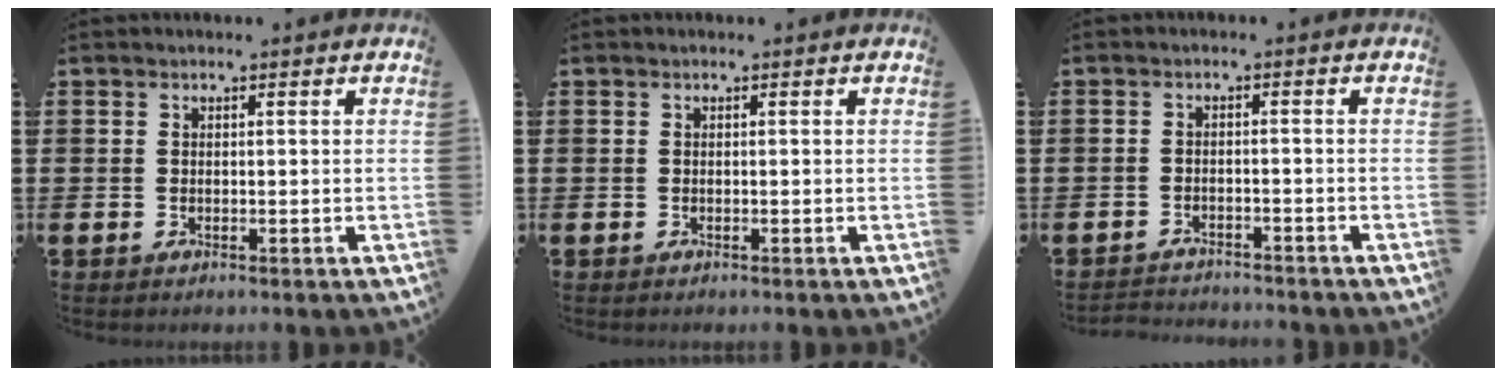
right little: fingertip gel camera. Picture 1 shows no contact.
{"total": 0.0}
{"total": 2.0, "force": [-2.0, 0.0, -0.3], "torque": [-0.001, 0.003, -0.045]}